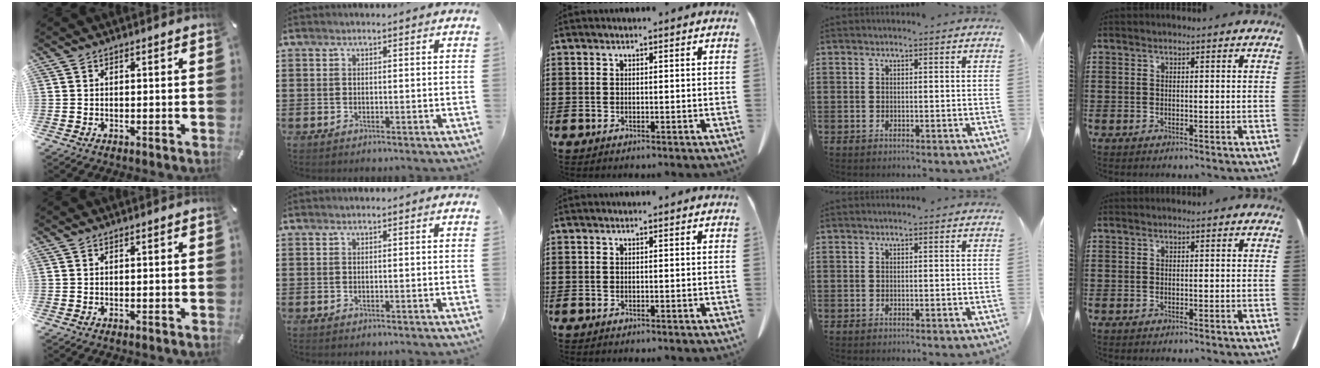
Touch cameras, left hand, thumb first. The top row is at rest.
{}